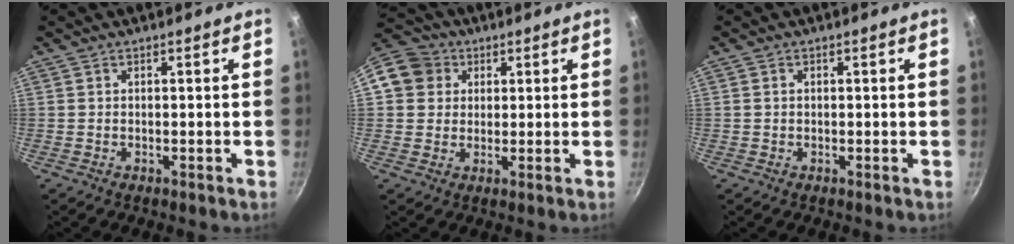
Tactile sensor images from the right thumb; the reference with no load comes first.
{"total": 10.5, "force": [2.9, 9.4, 3.6], "torque": [-0.054, 0.021, 0.040]}
{"total": 0.6, "force": [0.0, 0.5, 0.3], "torque": [-0.004, 0.003, -0.001]}